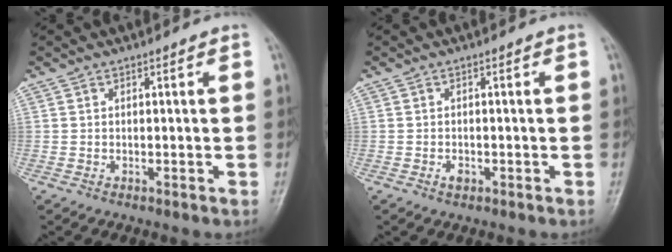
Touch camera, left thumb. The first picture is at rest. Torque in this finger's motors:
{"motor_torque": [-0.01, 0.01, 0.12, 0.03, 0.00]}